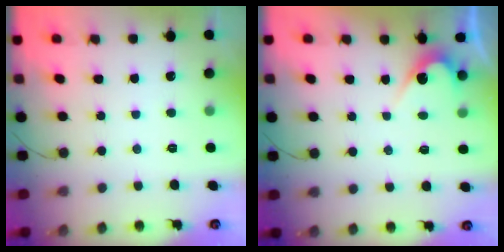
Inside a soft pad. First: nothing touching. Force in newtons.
{"total": 3.0, "press": 3.0, "slide": 0.3}